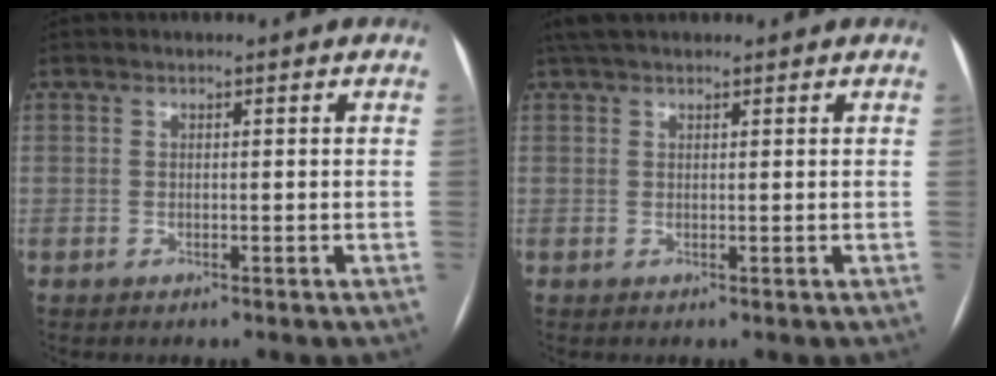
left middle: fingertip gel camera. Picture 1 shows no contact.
{"total": 4.1, "force": [3.4, 1.3, 2.0], "torque": [-0.036, 0.033, 0.061]}